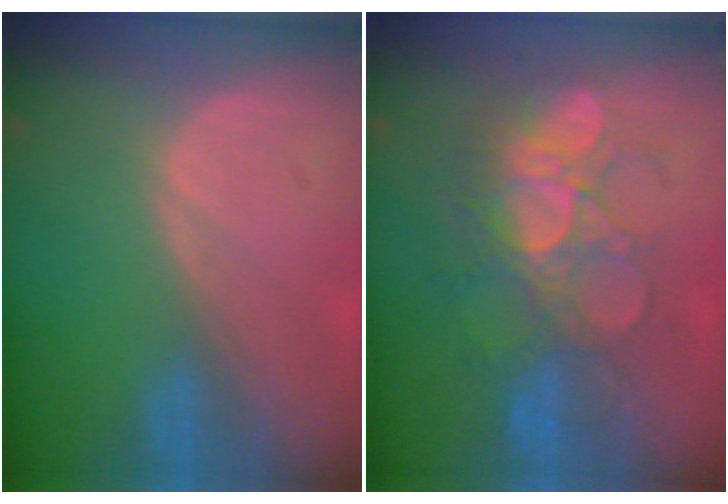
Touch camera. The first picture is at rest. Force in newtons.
{"total": 9.1, "press": 8.9, "slide": 1.9}